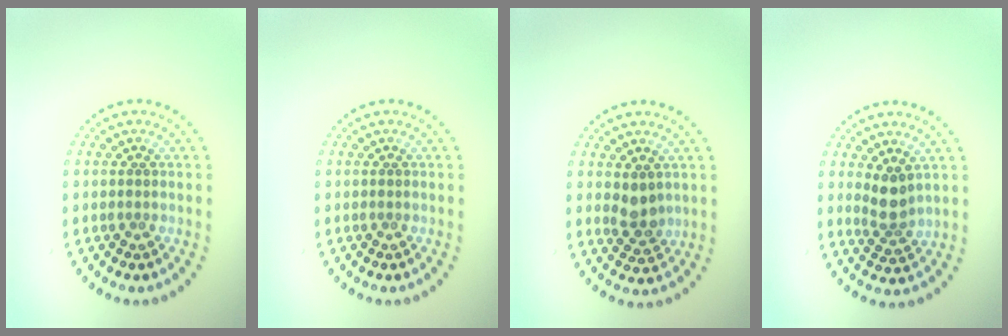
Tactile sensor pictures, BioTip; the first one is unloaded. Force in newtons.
{"total": 0.0}
{"total": 2.4, "press": 2.2, "slide": 0.8}
{"total": 2.5, "press": 1.9, "slide": 1.6}